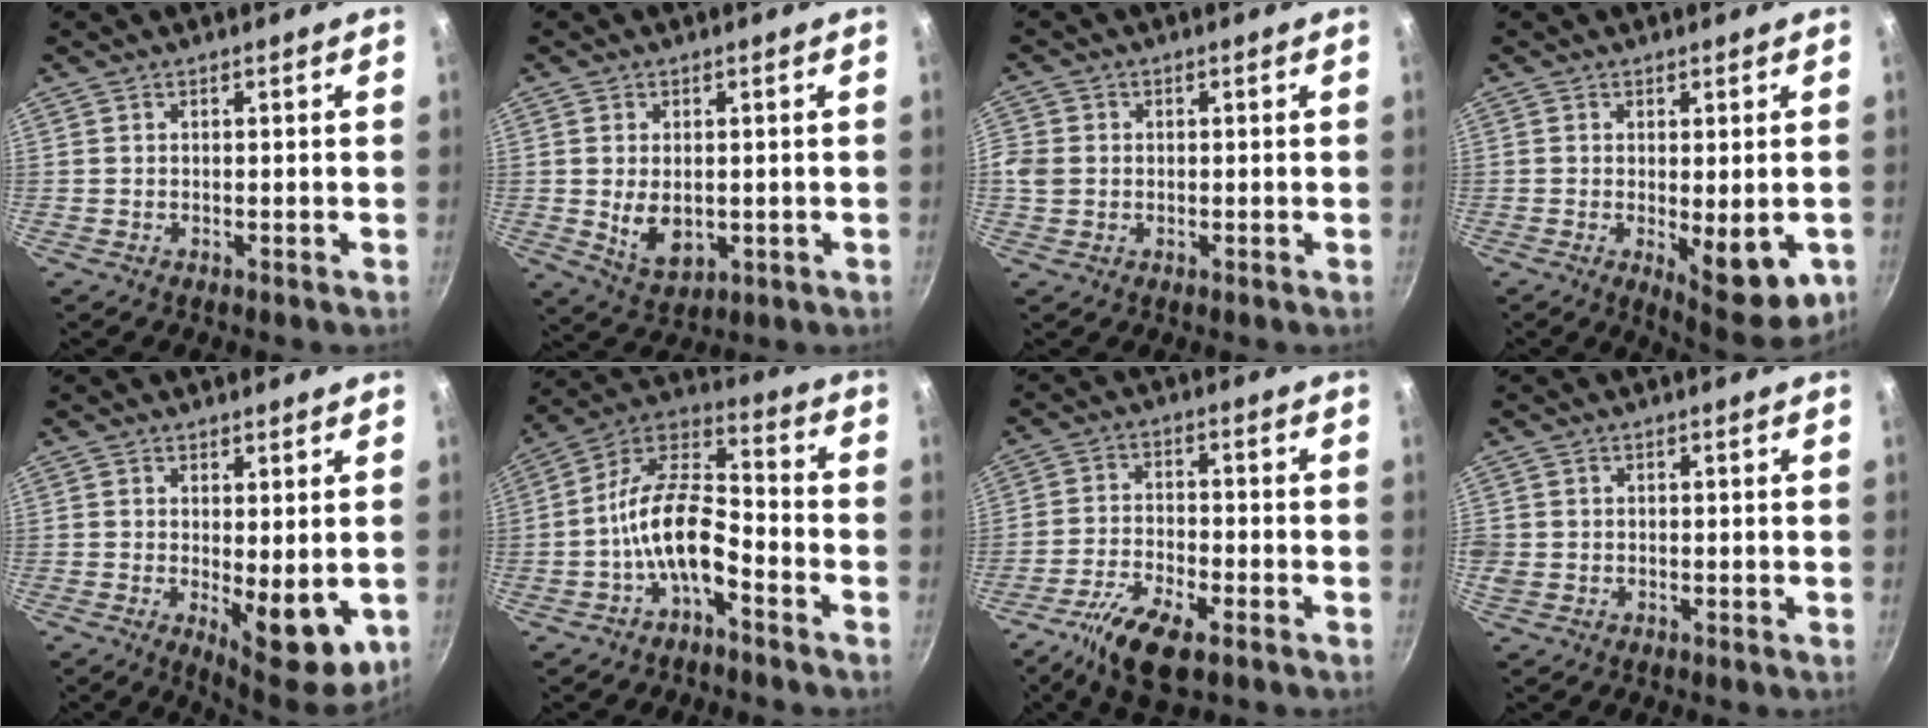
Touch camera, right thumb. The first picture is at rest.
{"total": 7.0, "force": [-0.2, 4.6, 5.3], "torque": [-0.082, -0.013, 0.011]}
{"total": 4.3, "force": [-0.1, 3.8, 2.0], "torque": [-0.034, 0.003, -0.007]}
{"total": 10.7, "force": [-2.4, 4.1, 9.6], "torque": [-0.113, -0.011, -0.018]}
{"total": 10.6, "force": [-1.1, 4.2, 9.7], "torque": [-0.109, -0.012, -0.002]}
{"total": 12.4, "force": [-5.1, 5.9, 9.7], "torque": [-0.168, 0.059, -0.107]}
{"total": 10.7, "force": [-6.4, 3.9, 7.7], "torque": [-0.149, 0.024, -0.122]}
{"total": 2.8, "force": [-0.4, 2.4, 1.2], "torque": [-0.025, 0.000, -0.006]}